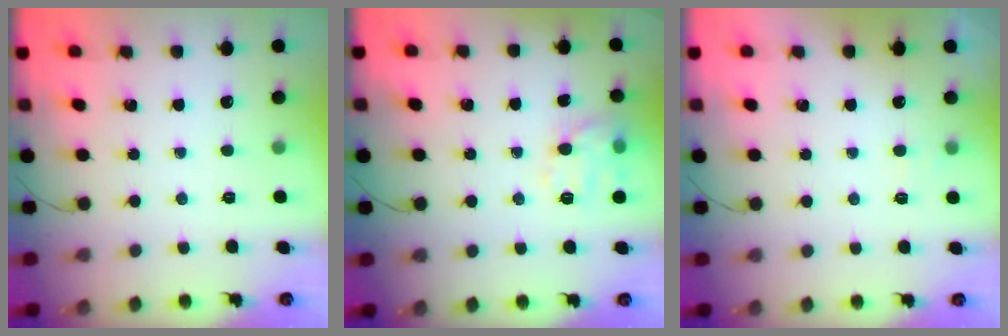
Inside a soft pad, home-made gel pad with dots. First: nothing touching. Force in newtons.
{"total": 11.4, "press": 11.4, "slide": 0.5}
{"total": 2.3, "press": 2.0, "slide": 1.2}